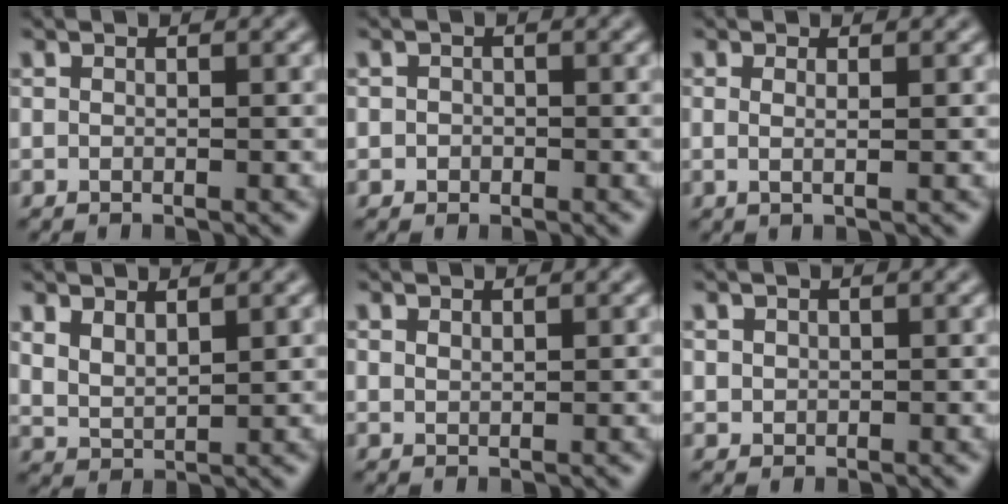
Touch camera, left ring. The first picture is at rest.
{"total": 0.9, "force": [-0.1, 0.9, 0.1], "torque": [0.007, -0.004, -0.004]}
{"total": 1.0, "force": [0.2, 0.2, 0.9], "torque": [-0.015, -0.004, 0.000]}
{"total": 2.5, "force": [1.8, 1.1, 1.4], "torque": [-0.034, -0.006, 0.040]}
{"total": 0.7, "force": [0.6, 0.3, 0.2], "torque": [-0.004, -0.001, 0.014]}
{"total": 0.9, "force": [0.3, 0.8, 0.1], "torque": [0.001, -0.005, 0.011]}